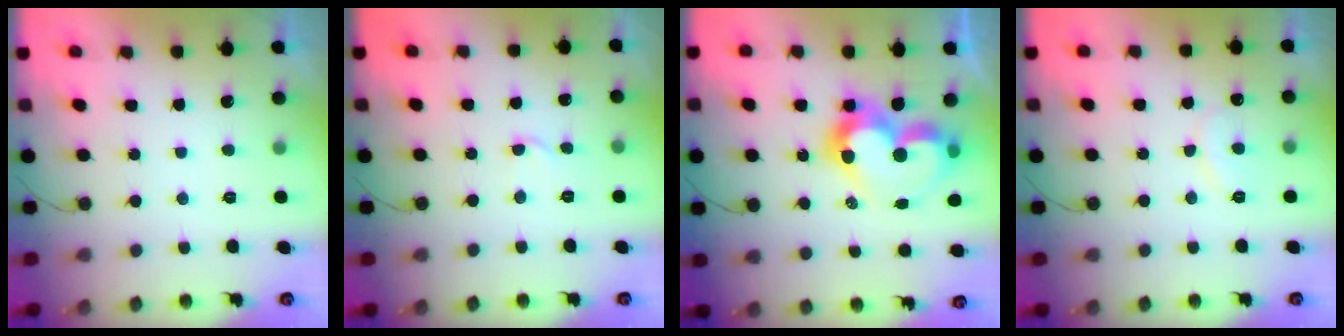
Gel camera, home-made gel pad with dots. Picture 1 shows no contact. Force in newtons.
{"total": 3.1, "press": 3.1, "slide": 0.3}
{"total": 15.2, "press": 15.1, "slide": 2.0}
{"total": 8.5, "press": 8.4, "slide": 0.6}